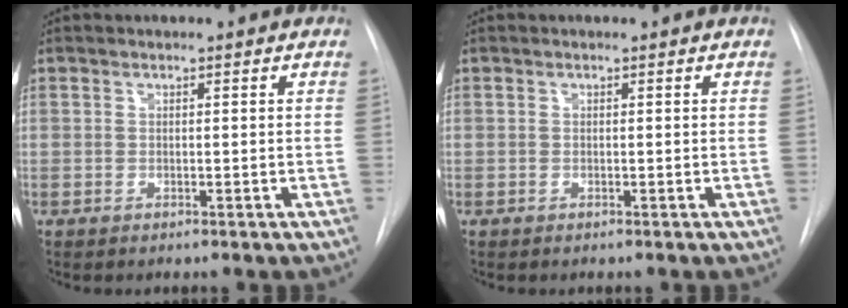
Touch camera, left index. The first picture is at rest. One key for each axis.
{"total": 0.0}